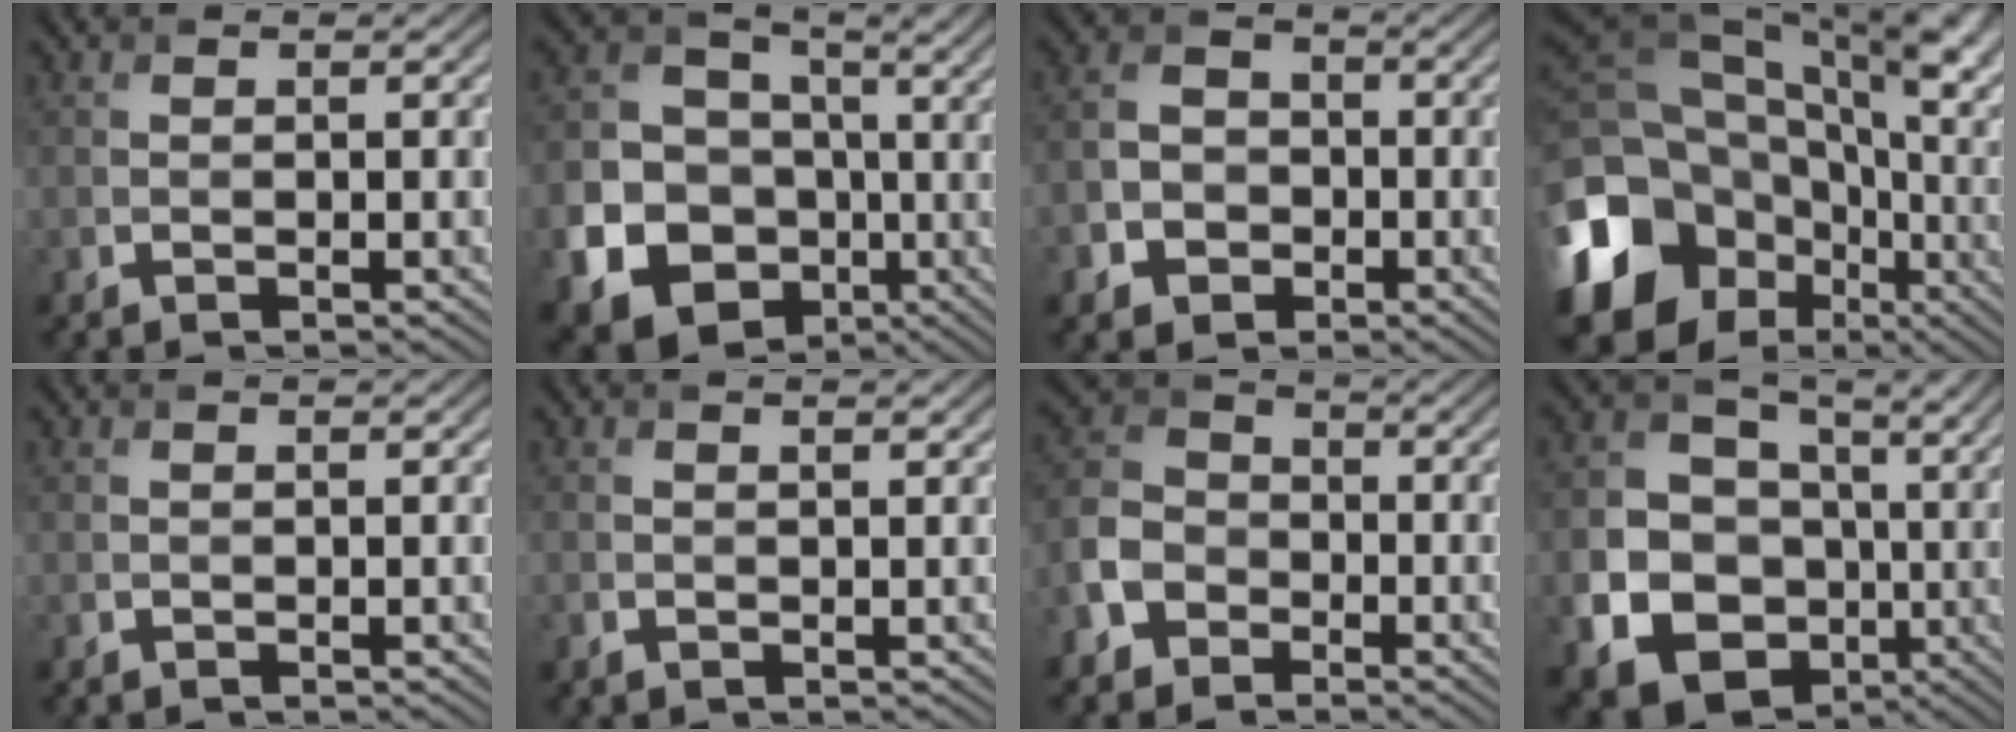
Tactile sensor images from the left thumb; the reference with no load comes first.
{"total": 16.1, "force": [-4.2, 14.1, 6.6], "torque": [-0.169, -0.045, -0.076]}
{"total": 6.1, "force": [-2.5, 5.0, 2.3], "torque": [-0.054, -0.011, -0.058]}
{"total": 22.2, "force": [-3.2, 17.9, 12.8], "torque": [-0.297, -0.029, -0.051]}
{"total": 0.0}
{"total": 1.1, "force": [0.3, 0.6, 0.9], "torque": [-0.022, -0.001, 0.010]}
{"total": 7.7, "force": [-4.0, 5.7, 3.2], "torque": [-0.099, -0.008, -0.096]}
{"total": 13.3, "force": [-2.5, 11.4, 6.5], "torque": [-0.166, -0.049, -0.036]}